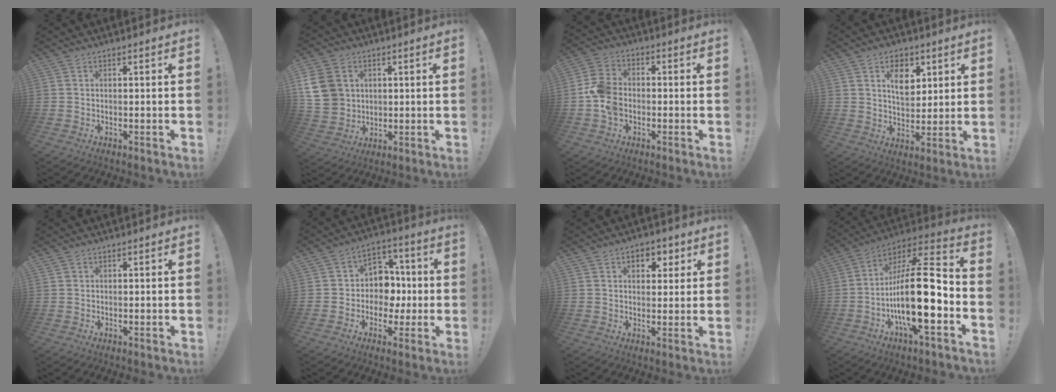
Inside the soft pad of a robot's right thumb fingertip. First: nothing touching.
{"total": 12.1, "force": [3.1, 10.2, 5.5], "torque": [-0.101, -0.011, 0.064]}
{"total": 9.5, "force": [-2.8, 6.9, 5.8], "torque": [-0.126, 0.020, -0.046]}
{"total": 9.5, "force": [4.6, 6.3, 5.5], "torque": [-0.073, -0.016, 0.083]}
{"total": 0.6, "force": [0.3, 0.5, -0.1], "torque": [-0.003, 0.003, 0.007]}
{"total": 10.0, "force": [-0.6, 9.0, 4.2], "torque": [-0.052, 0.011, 0.002]}
{"total": 6.0, "force": [2.5, 4.4, 3.2], "torque": [-0.033, -0.004, 0.041]}
{"total": 23.8, "force": [-5.4, 7.5, 21.9], "torque": [-0.377, 0.021, -0.090]}